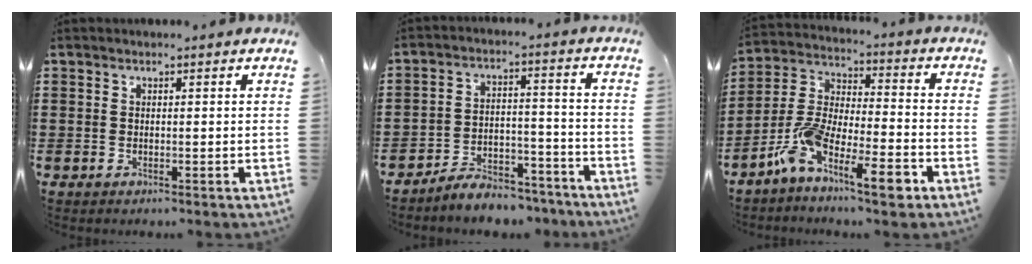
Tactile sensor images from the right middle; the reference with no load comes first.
{"total": 6.1, "force": [-6.0, 1.1, 0.9], "torque": [-0.011, 0.018, -0.117]}
{"total": 10.8, "force": [-7.3, 2.9, 7.5], "torque": [-0.157, 0.006, -0.143]}